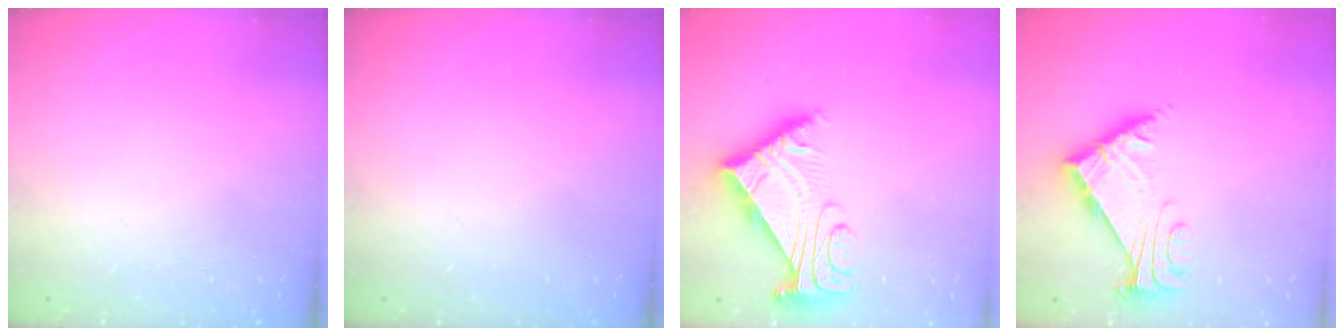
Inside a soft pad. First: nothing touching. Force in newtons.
{"total": 0.0}
{"total": 8.0, "press": 7.9, "slide": 1.2}
{"total": 6.3, "press": 6.2, "slide": 0.8}